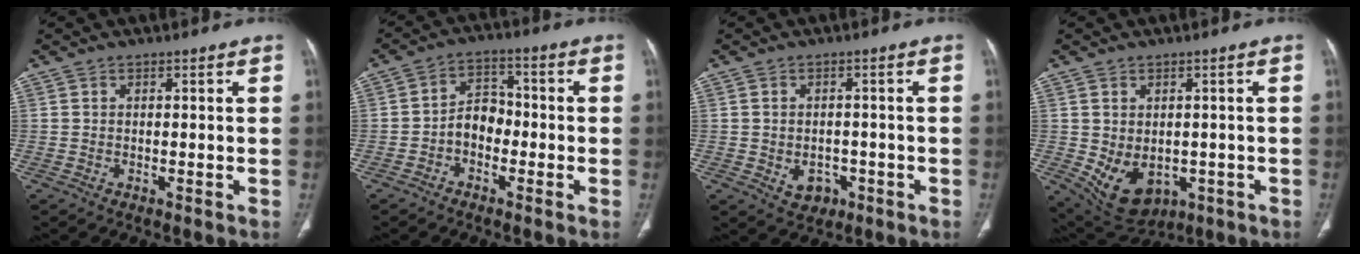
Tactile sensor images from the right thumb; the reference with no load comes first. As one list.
[{"total": 5.8, "force": [-1.9, 4.2, 3.4], "torque": [-0.038, 0.029, -0.046]}, {"total": 4.4, "force": [-1.5, 3.5, 2.2], "torque": [-0.017, 0.010, -0.008]}, {"total": 10.3, "force": [-2.5, 7.6, 6.6], "torque": [-0.092, -0.002, -0.011]}]